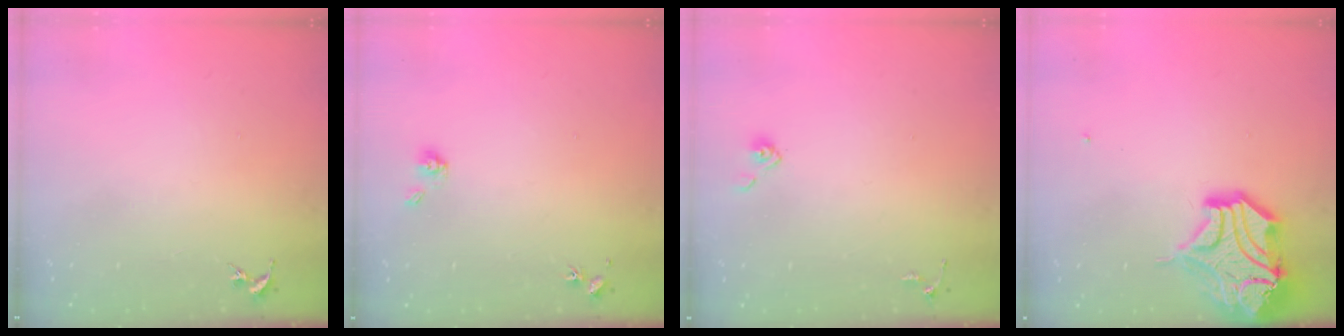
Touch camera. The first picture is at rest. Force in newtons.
{"total": 5.0, "press": 4.6, "slide": 1.7}
{"total": 3.3, "press": 3.3, "slide": 0.4}
{"total": 18.1, "press": 17.9, "slide": 2.5}